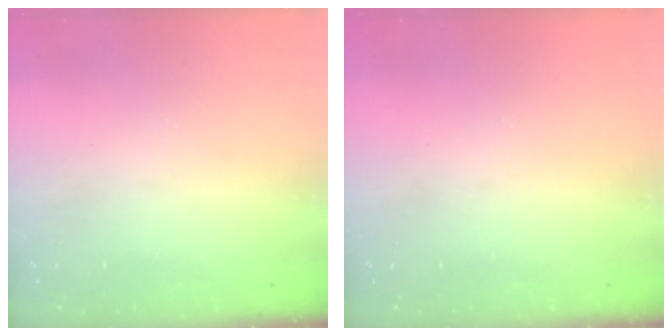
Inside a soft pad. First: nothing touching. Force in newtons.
{"total": 0.0}